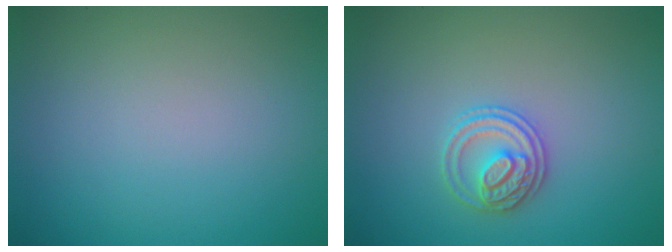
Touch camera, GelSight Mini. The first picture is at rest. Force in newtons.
{"total": 2.7, "press": 2.7, "slide": 0.6}